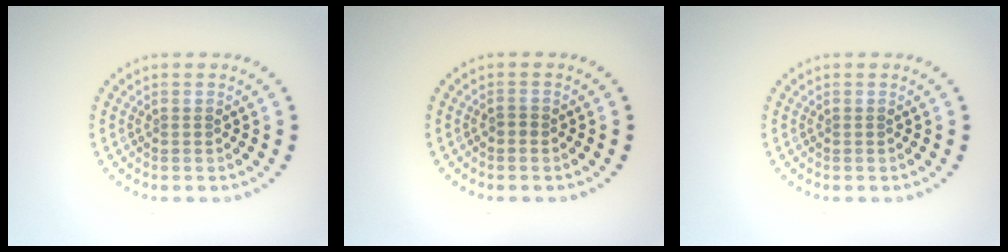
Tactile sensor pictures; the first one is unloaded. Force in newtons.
{"total": 0.7, "press": 0.6, "slide": 0.3}
{"total": 0.0}